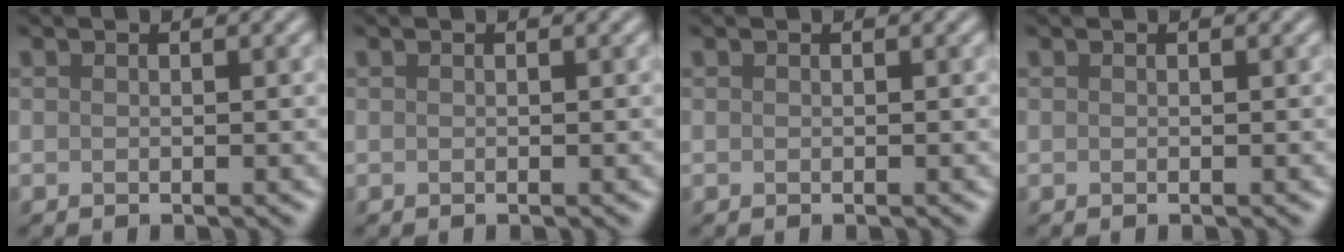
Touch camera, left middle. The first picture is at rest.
{"total": 0.0}
{"total": 0.0}
{"total": 0.0}